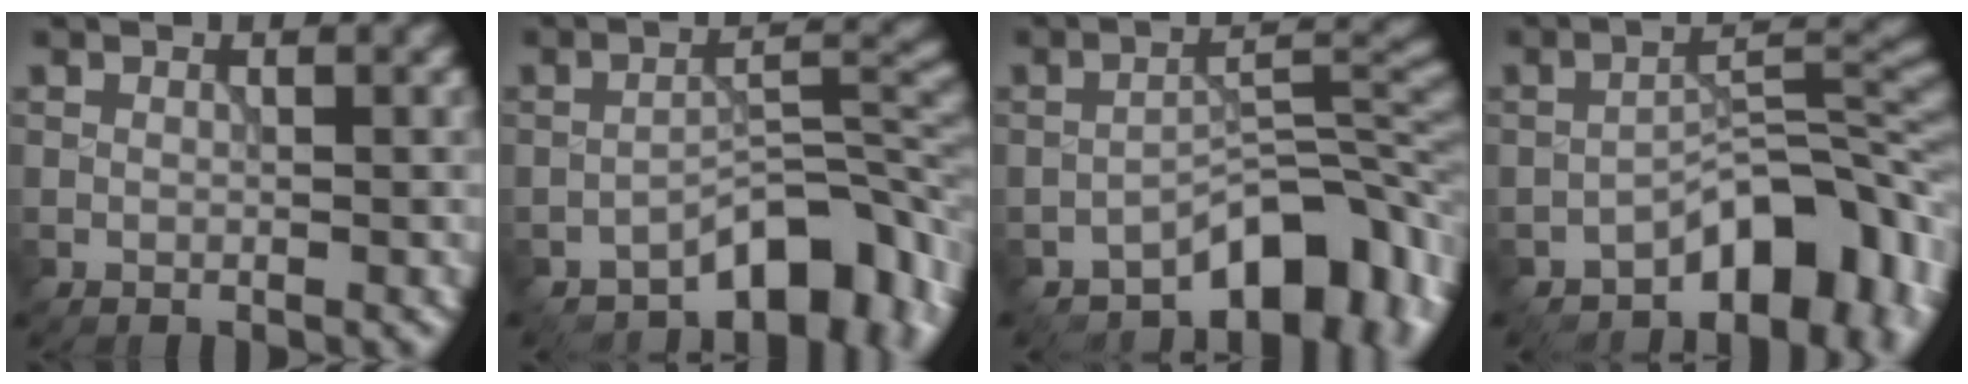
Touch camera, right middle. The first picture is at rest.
{"total": 7.8, "force": [-5.0, 3.1, 5.0], "torque": [-0.053, 0.009, -0.085]}
{"total": 8.6, "force": [-5.4, 3.9, 5.5], "torque": [-0.057, 0.006, -0.093]}
{"total": 8.8, "force": [-5.2, 4.0, 6.0], "torque": [-0.059, 0.011, -0.091]}